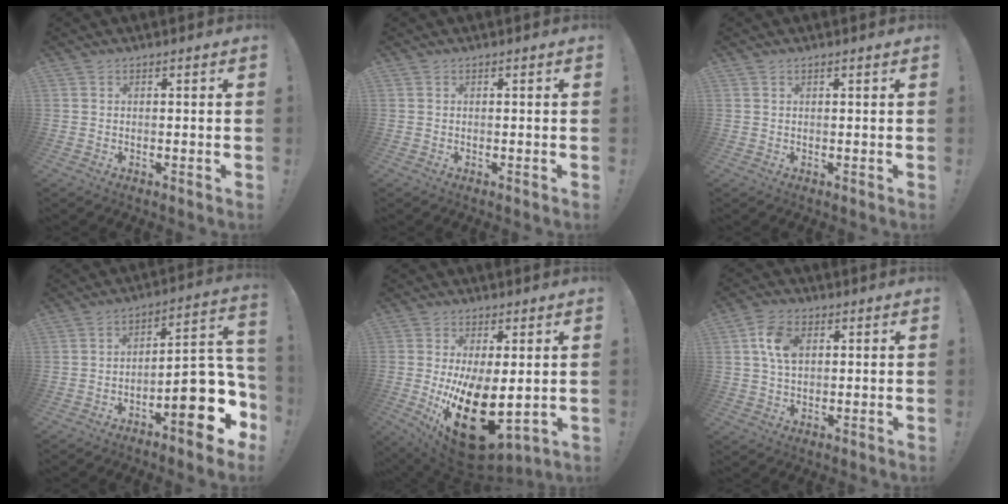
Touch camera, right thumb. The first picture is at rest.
{"total": 0.0}
{"total": 0.5, "force": [0.3, -0.2, 0.4], "torque": [-0.006, 0.000, 0.005]}
{"total": 16.4, "force": [-6.6, 6.1, 13.7], "torque": [-0.158, 0.036, -0.097]}
{"total": 19.9, "force": [-2.5, 10.4, 16.8], "torque": [-0.260, -0.015, -0.016]}
{"total": 8.4, "force": [2.2, 5.6, 5.9], "torque": [-0.115, 0.011, 0.045]}